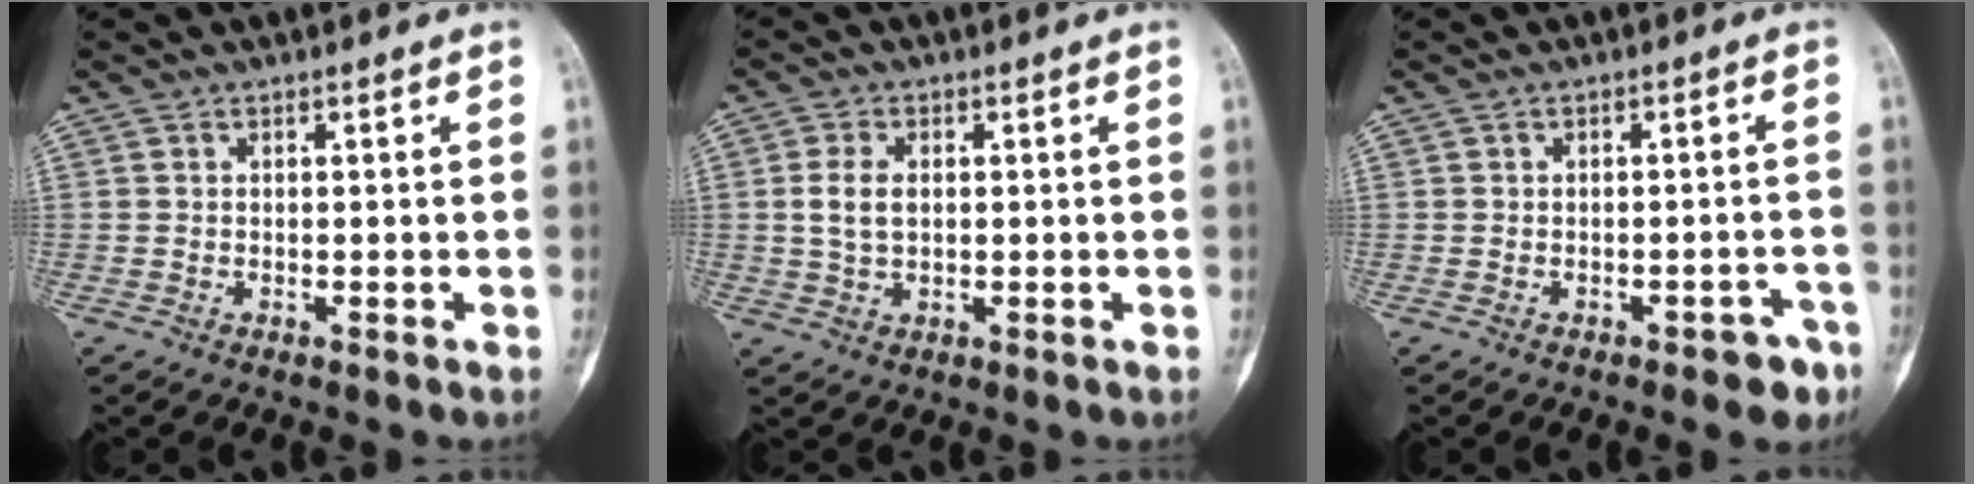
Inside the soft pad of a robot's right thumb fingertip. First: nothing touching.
{"total": 4.5, "force": [0.5, 2.8, 3.5], "torque": [-0.071, 0.000, 0.012]}
{"total": 4.3, "force": [-2.6, 2.1, 2.7], "torque": [-0.017, 0.023, -0.027]}